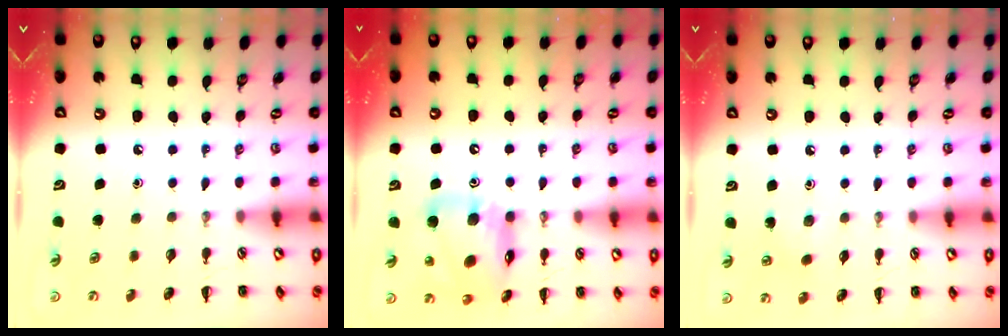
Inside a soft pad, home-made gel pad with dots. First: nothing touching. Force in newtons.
{"total": 15.5, "press": 14.8, "slide": 4.4}
{"total": 3.0, "press": 2.9, "slide": 0.8}